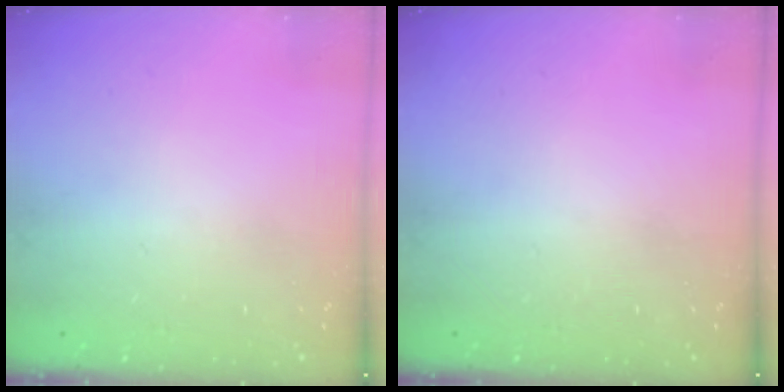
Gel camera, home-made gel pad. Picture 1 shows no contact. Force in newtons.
{"total": 0.0}